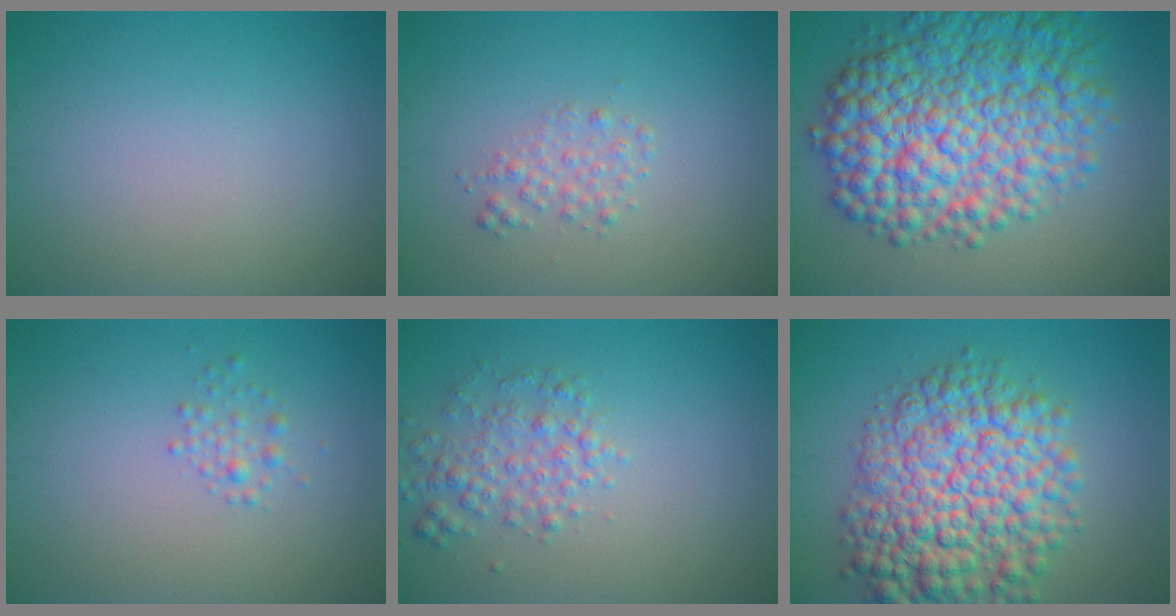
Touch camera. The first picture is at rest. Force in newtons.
{"total": 1.5, "press": 1.5, "slide": 0.0}
{"total": 12.1, "press": 12.1, "slide": 0.2}
{"total": 1.3, "press": 1.3, "slide": 0.0}
{"total": 2.9, "press": 2.9, "slide": 0.1}
{"total": 10.6, "press": 10.6, "slide": 0.3}